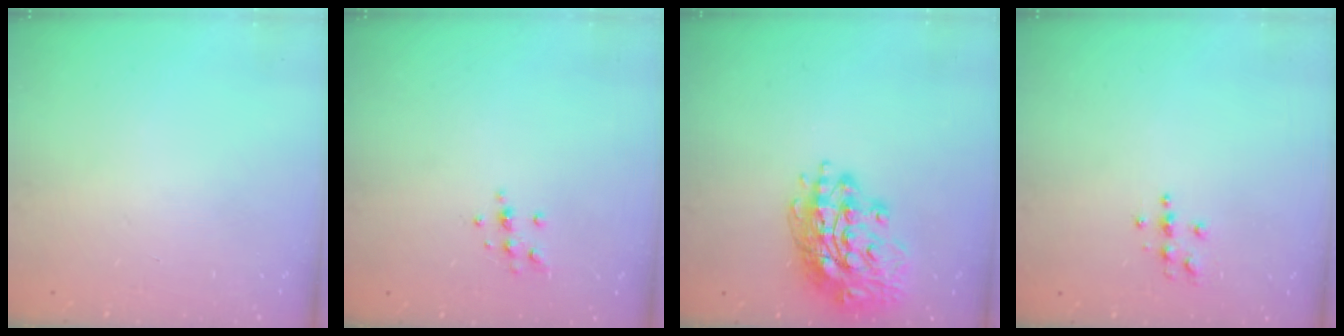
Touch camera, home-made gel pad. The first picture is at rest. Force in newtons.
{"total": 7.0, "press": 6.9, "slide": 0.7}
{"total": 15.7, "press": 15.7, "slide": 1.3}
{"total": 3.9, "press": 3.8, "slide": 0.4}